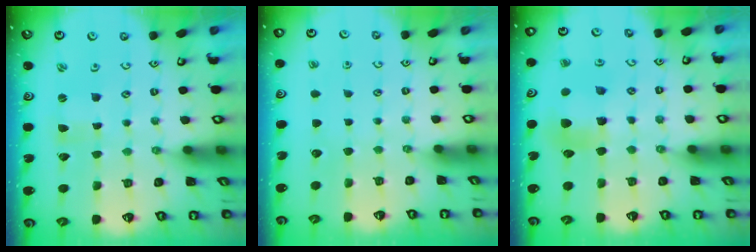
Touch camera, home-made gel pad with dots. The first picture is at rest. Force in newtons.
{"total": 0.0}
{"total": 7.3, "press": 7.2, "slide": 0.8}